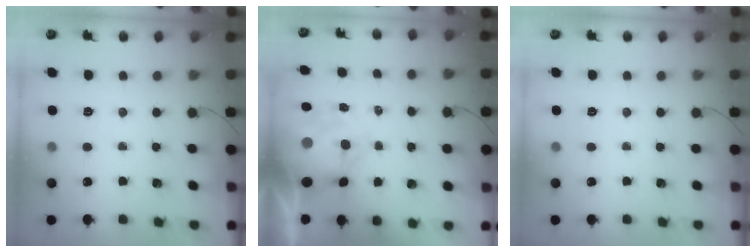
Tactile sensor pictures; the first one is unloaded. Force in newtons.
{"total": 10.3, "press": 10.0, "slide": 2.6}
{"total": 0.0}